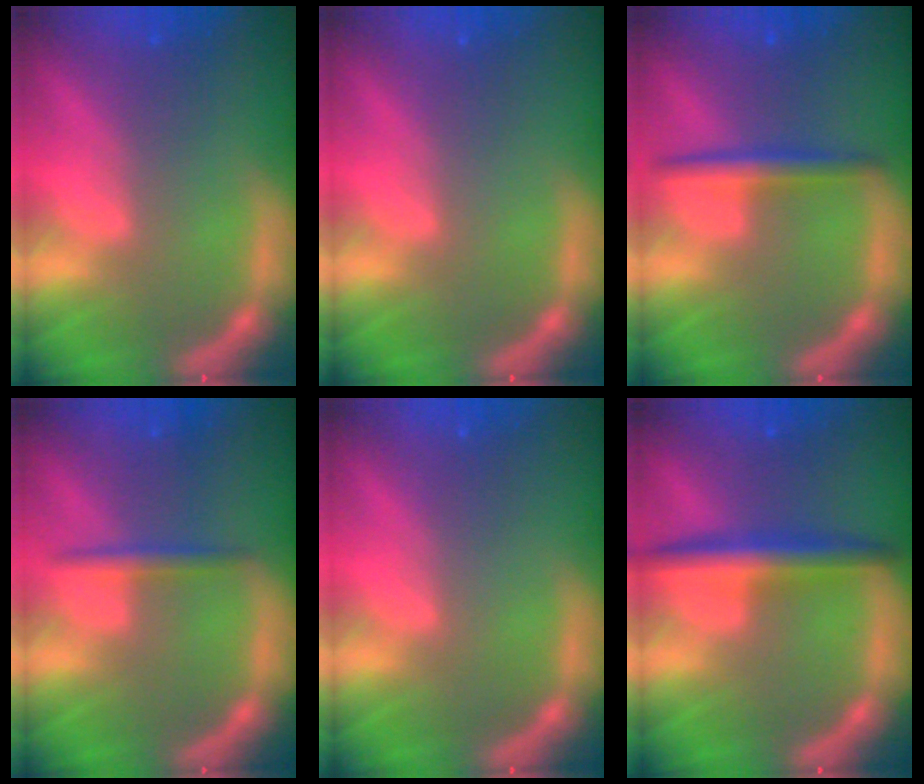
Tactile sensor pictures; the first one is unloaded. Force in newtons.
{"total": 0.0}
{"total": 3.0}
{"total": 1.9}
{"total": 0.0}
{"total": 4.5}